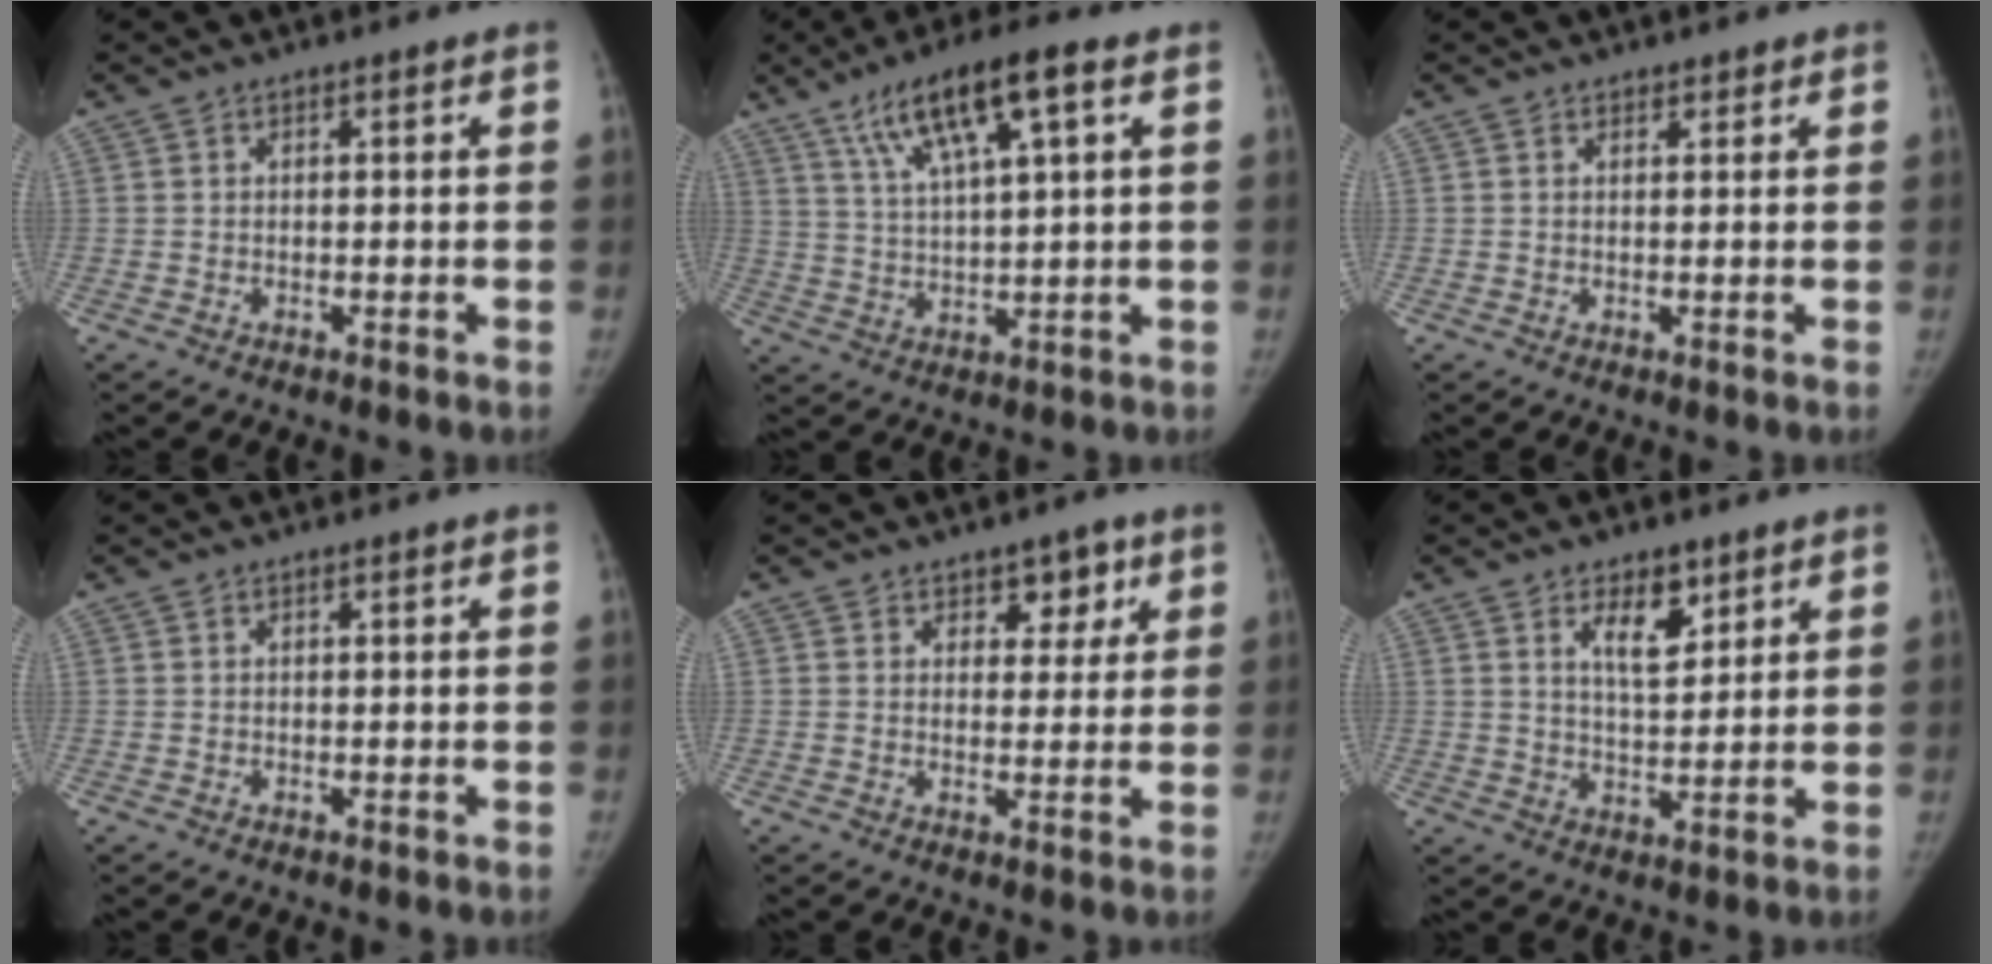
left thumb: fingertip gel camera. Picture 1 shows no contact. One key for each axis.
{"total": 13.0, "fx": 6.4, "fy": 2.9, "fz": 10.9, "tx": -0.191, "ty": -0.004, "tz": 0.116}
{"total": 1.2, "fx": 1.0, "fy": 0.6, "fz": 0.2, "tx": 0.008, "ty": -0.007, "tz": 0.012}
{"total": 0.0}
{"total": 5.1, "fx": 2.8, "fy": 3.5, "fz": 2.4, "tx": 0.006, "ty": -0.013, "tz": 0.039}
{"total": 7.1, "fx": 4.0, "fy": 3.5, "fz": 4.8, "tx": -0.055, "ty": -0.029, "tz": 0.067}